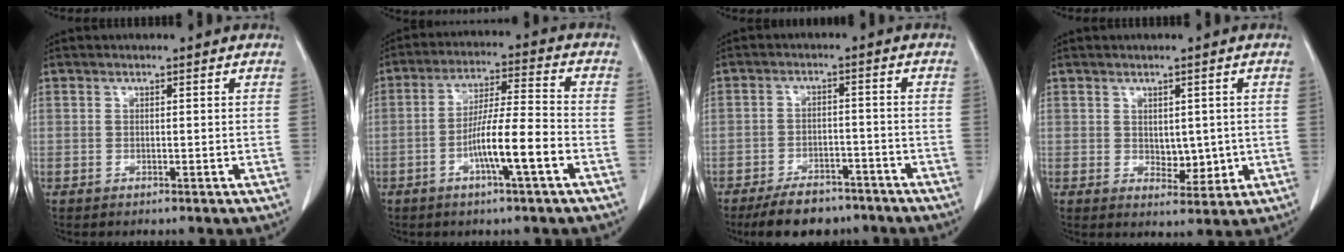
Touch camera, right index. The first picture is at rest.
{"total": 9.6, "force": [-3.7, 0.2, 8.9], "torque": [-0.163, 0.005, -0.067]}
{"total": 8.7, "force": [-7.0, 3.8, 3.4], "torque": [-0.051, -0.001, -0.110]}
{"total": 4.1, "force": [0.0, 2.4, 3.3], "torque": [-0.040, -0.006, 0.011]}